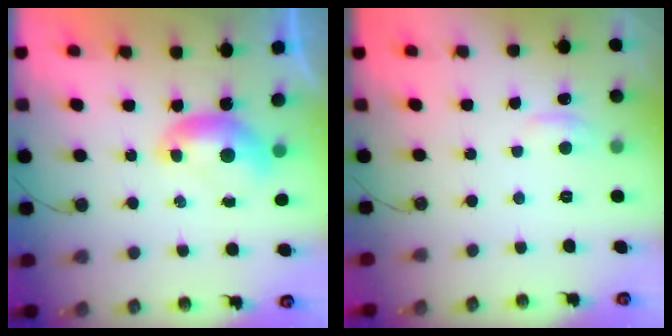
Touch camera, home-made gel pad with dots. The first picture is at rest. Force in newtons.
{"total": 0.8, "press": 0.2, "slide": 0.8}